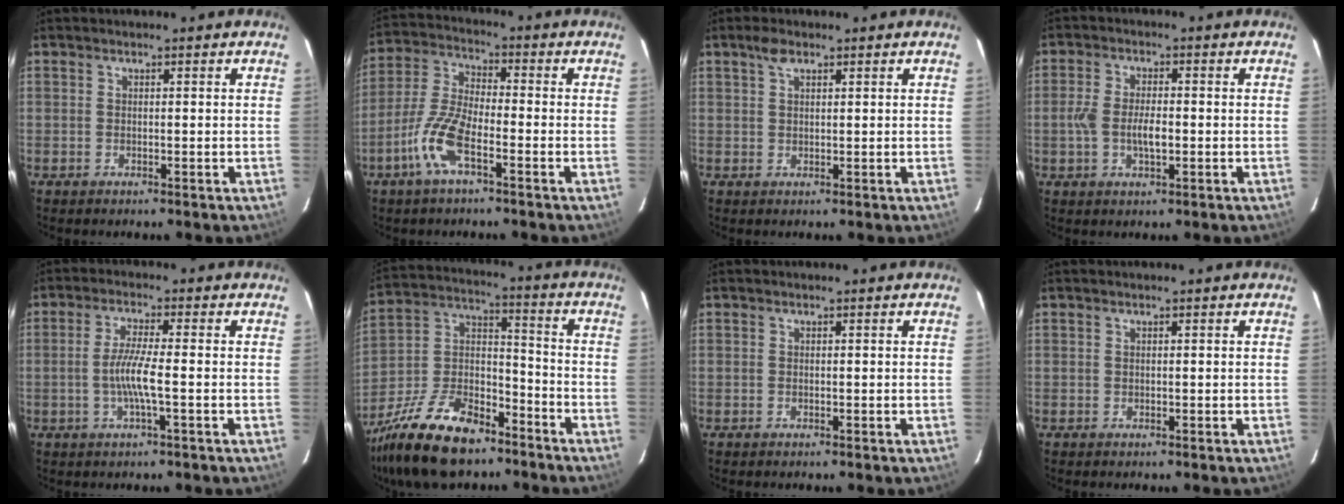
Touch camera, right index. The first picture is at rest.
{"total": 10.0, "force": [-5.0, 2.7, 8.1], "torque": [-0.182, 0.001, -0.105]}
{"total": 2.4, "force": [1.5, 1.1, 1.6], "torque": [-0.029, 0.008, 0.029]}
{"total": 5.9, "force": [-1.2, 2.5, 5.2], "torque": [-0.104, 0.001, -0.021]}
{"total": 5.7, "force": [-1.4, -0.3, 5.5], "torque": [-0.108, -0.003, -0.027]}
{"total": 23.1, "force": [-15.8, 10.2, 13.4], "torque": [-0.283, 0.001, -0.270]}
{"total": 0.0}
{"total": 0.0}